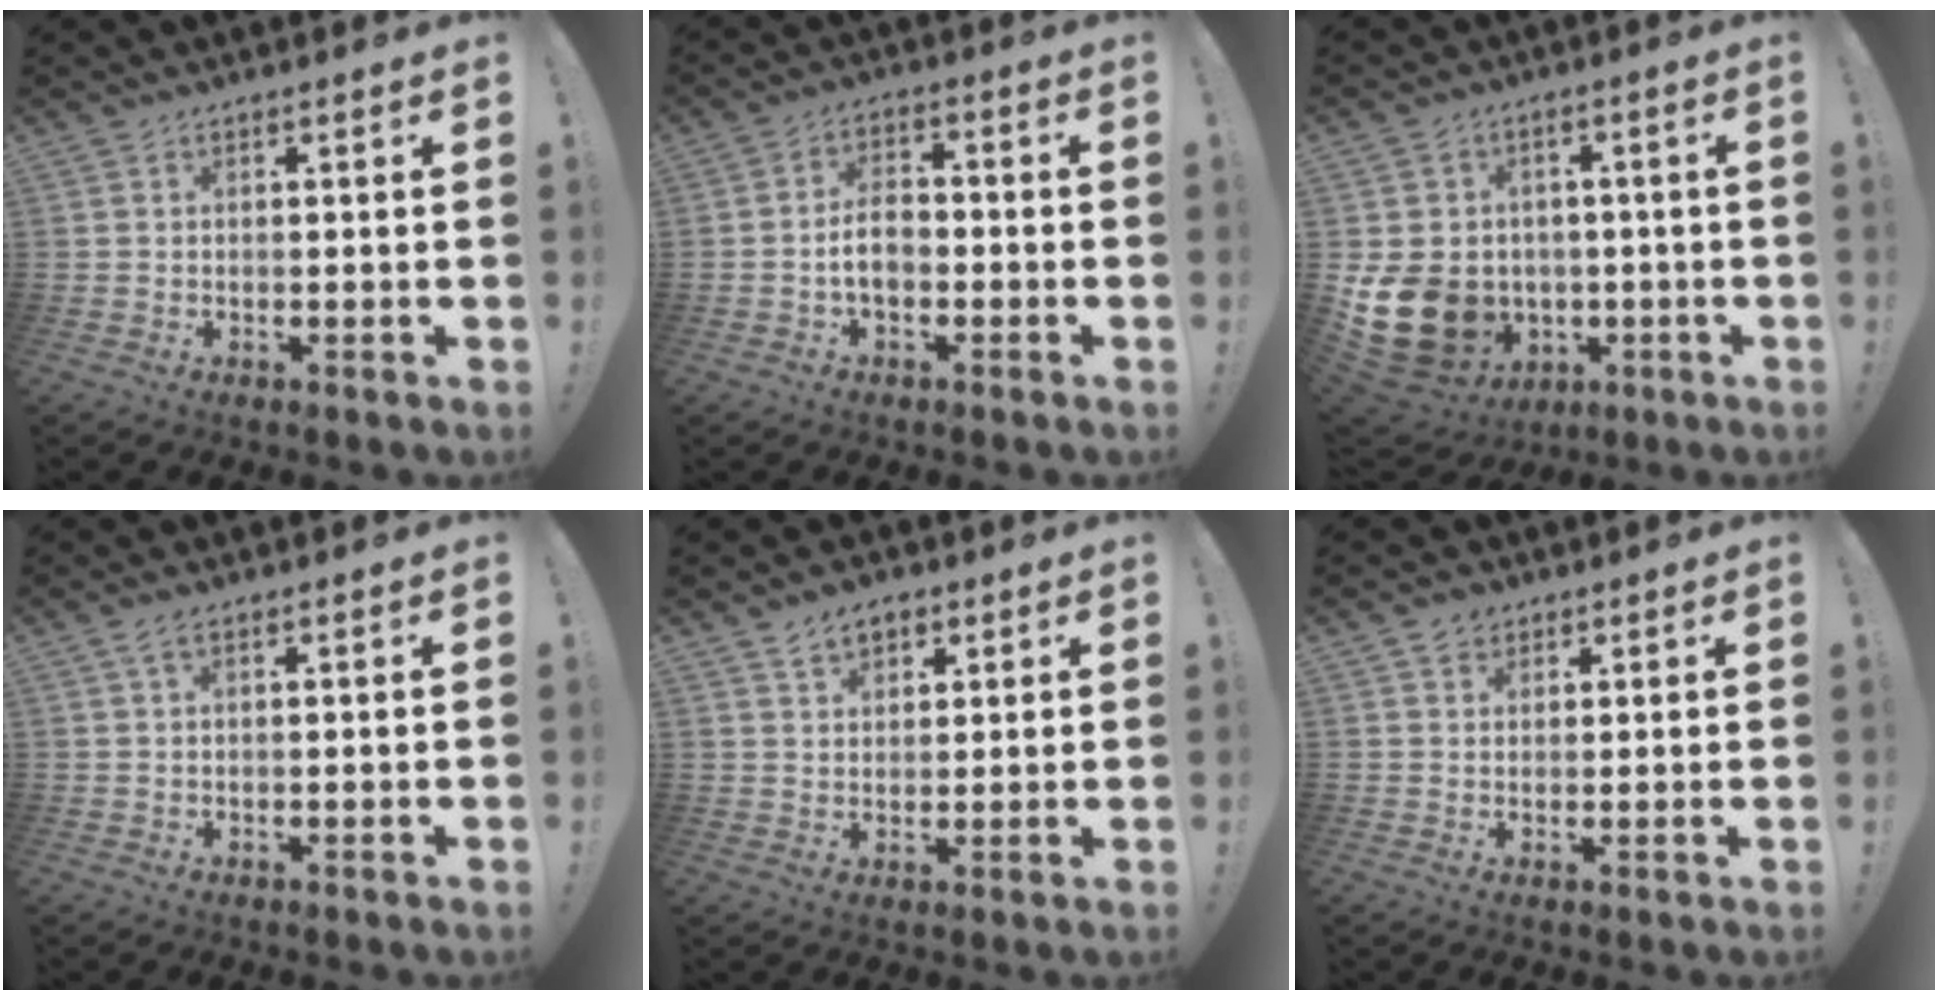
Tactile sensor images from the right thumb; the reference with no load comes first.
{"total": 6.6, "force": [-1.8, 3.9, 4.9], "torque": [-0.097, 0.012, -0.033]}
{"total": 16.1, "force": [-2.5, 13.3, 8.8], "torque": [-0.204, 0.012, -0.027]}
{"total": 2.0, "force": [0.8, 0.6, 1.7], "torque": [-0.034, 0.002, 0.014]}
{"total": 5.2, "force": [3.3, 3.3, 2.2], "torque": [-0.031, -0.010, 0.059]}
{"total": 2.9, "force": [1.8, 2.2, 0.5], "torque": [0.000, -0.007, 0.031]}